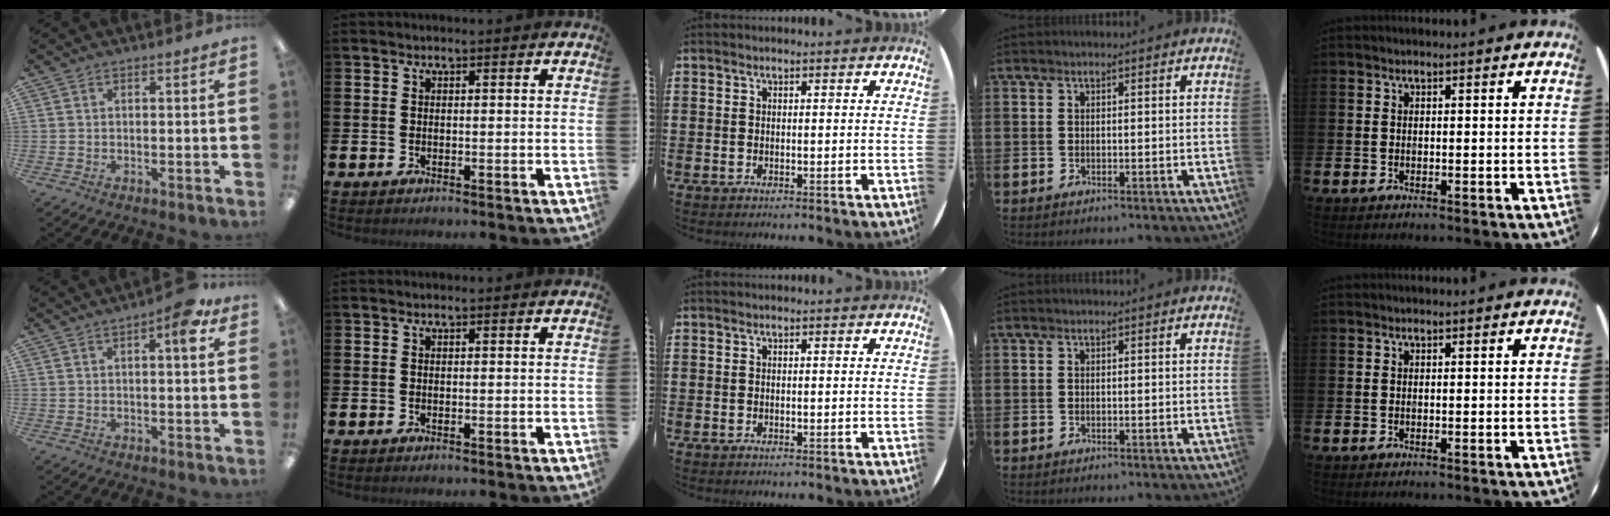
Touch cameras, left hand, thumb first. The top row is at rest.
{"thumb": {"total": 6.0, "force": [2.9, 1.9, 5.0], "torque": [-0.071, -0.004, 0.041]}}